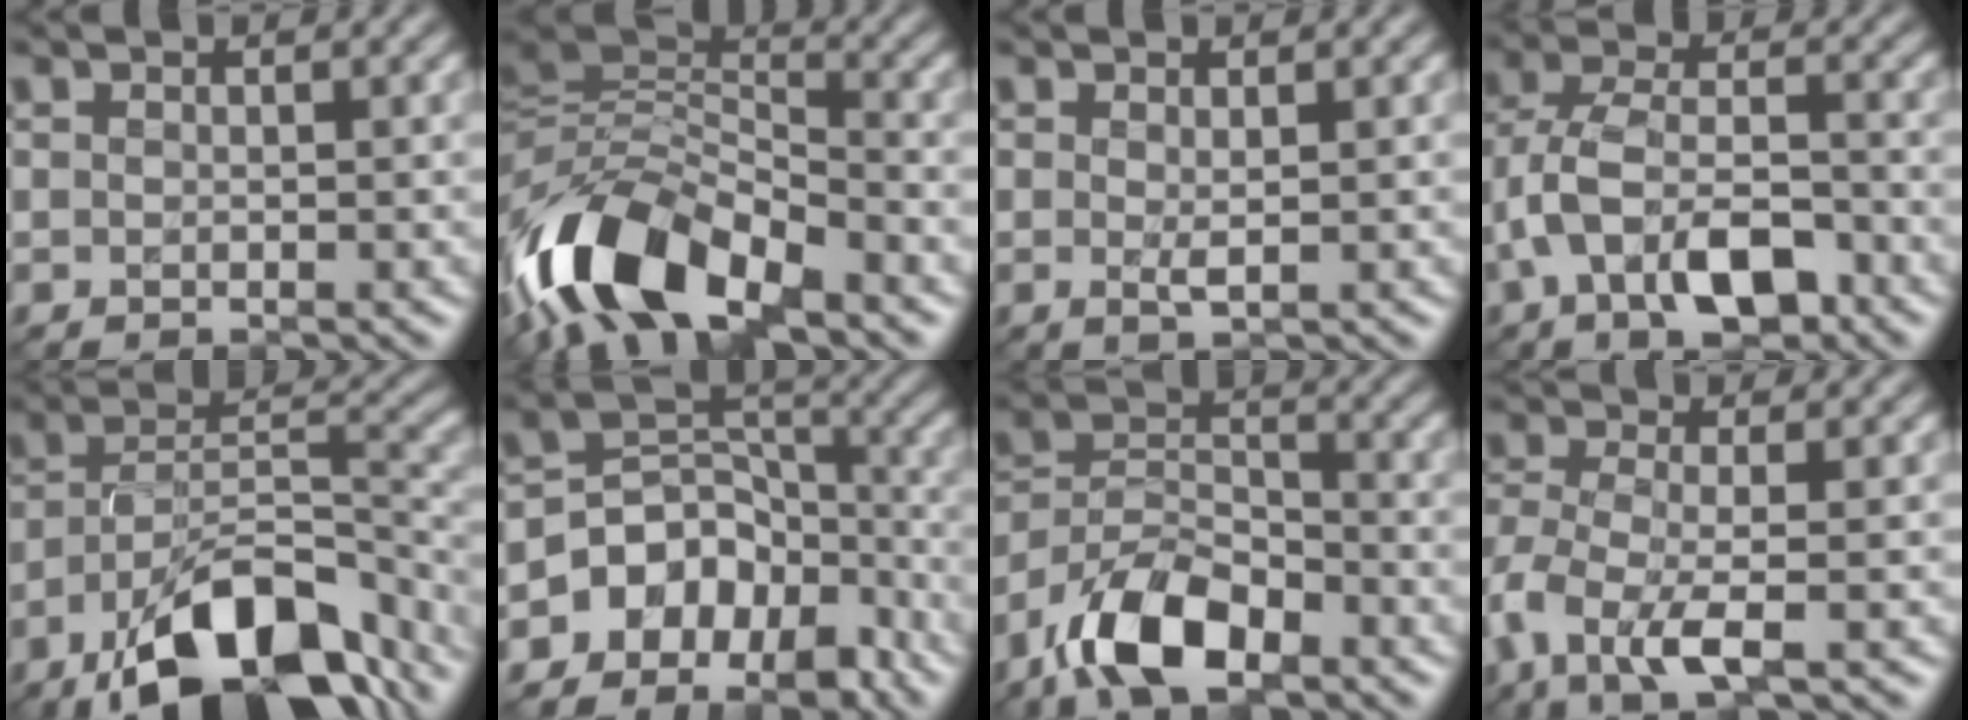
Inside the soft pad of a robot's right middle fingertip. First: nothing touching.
{"total": 11.8, "force": [-6.7, 5.4, 8.0], "torque": [-0.151, -0.002, -0.133]}
{"total": 1.0, "force": [0.2, 0.1, 1.0], "torque": [-0.016, -0.001, 0.003]}
{"total": 7.4, "force": [-2.9, 3.9, 5.6], "torque": [-0.109, 0.008, -0.060]}
{"total": 13.1, "force": [-8.4, 5.0, 8.7], "torque": [-0.141, 0.005, -0.149]}
{"total": 6.9, "force": [-4.1, 4.9, 2.4], "torque": [-0.019, 0.006, -0.080]}
{"total": 8.5, "force": [-5.6, 3.9, 5.0], "torque": [-0.086, 0.005, -0.118]}
{"total": 4.8, "force": [-2.1, 1.7, 4.0], "torque": [-0.089, -0.006, -0.049]}